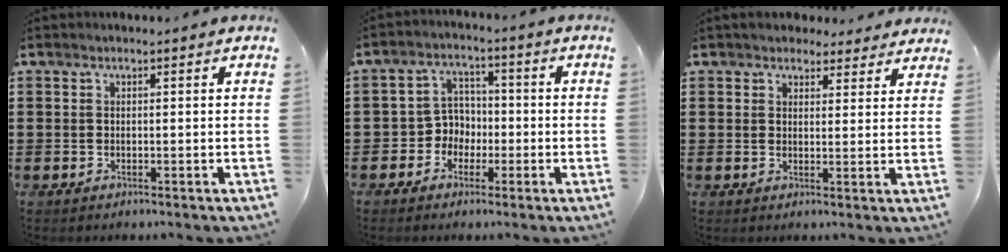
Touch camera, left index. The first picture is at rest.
{"total": 4.6, "force": [-1.9, 4.1, 1.0], "torque": [-0.036, 0.011, -0.041]}
{"total": 3.2, "force": [2.9, 1.2, 0.4], "torque": [-0.010, -0.007, 0.054]}